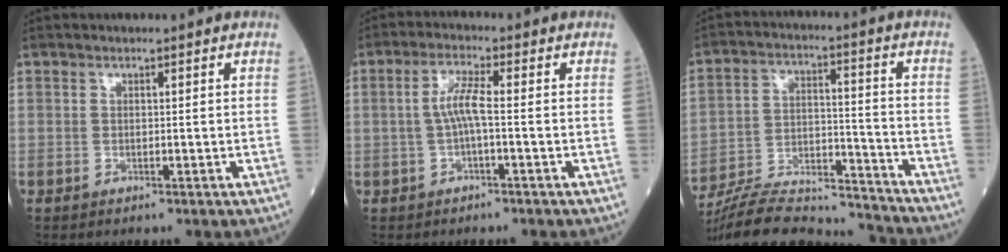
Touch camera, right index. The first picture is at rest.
{"total": 4.1, "force": [-0.4, 0.3, 4.1], "torque": [-0.083, 0.010, -0.006]}
{"total": 19.0, "force": [-18.2, 2.3, 4.8], "torque": [-0.104, 0.011, -0.291]}